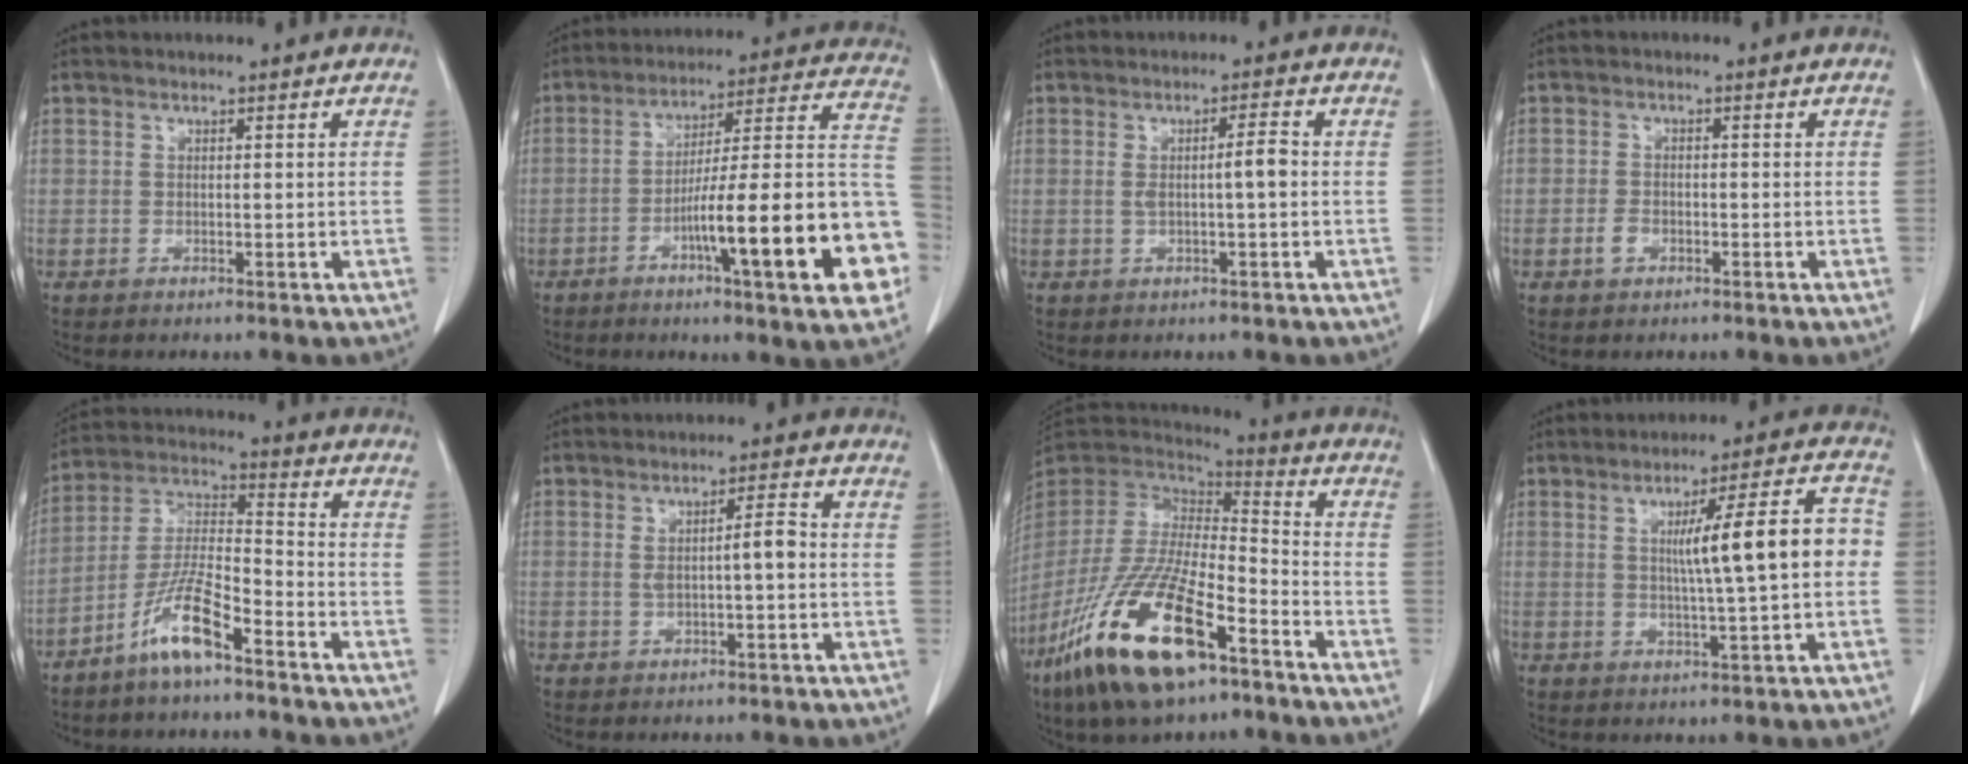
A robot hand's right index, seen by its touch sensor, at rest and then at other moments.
{"total": 23.0, "force": [-7.7, 1.6, 21.7], "torque": [-0.240, 0.015, -0.110]}
{"total": 3.5, "force": [-0.1, 0.2, 3.5], "torque": [-0.065, 0.006, 0.000]}
{"total": 1.9, "force": [-0.8, 1.3, 1.0], "torque": [-0.019, 0.004, -0.012]}
{"total": 9.6, "force": [-6.2, 1.3, 7.2], "torque": [-0.154, -0.007, -0.126]}
{"total": 4.0, "force": [-0.1, 0.5, 3.9], "torque": [-0.072, 0.009, 0.001]}
{"total": 22.0, "force": [-12.6, 5.9, 17.0], "torque": [-0.359, -0.048, -0.235]}
{"total": 10.8, "force": [0.5, 0.5, 10.8], "torque": [-0.154, 0.020, 0.009]}